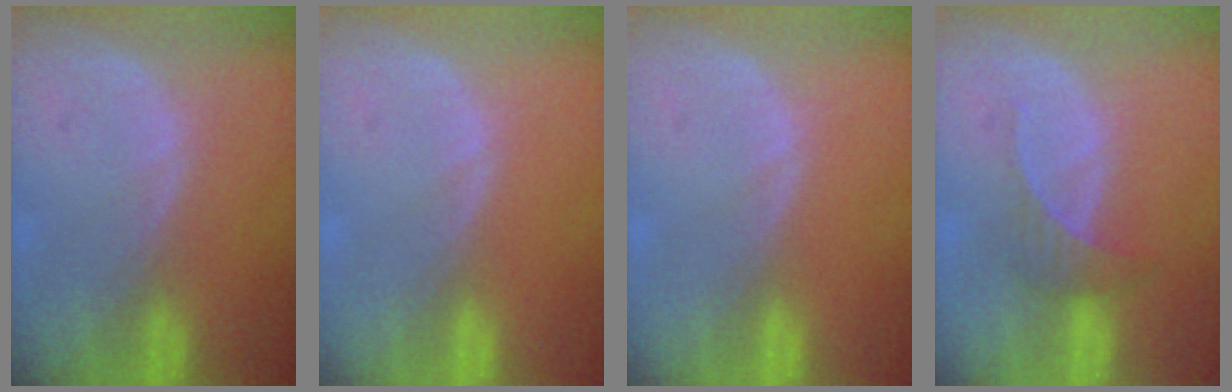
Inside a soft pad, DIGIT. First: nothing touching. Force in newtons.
{"total": 0.0}
{"total": 0.0}
{"total": 2.8, "press": 2.7, "slide": 0.9}